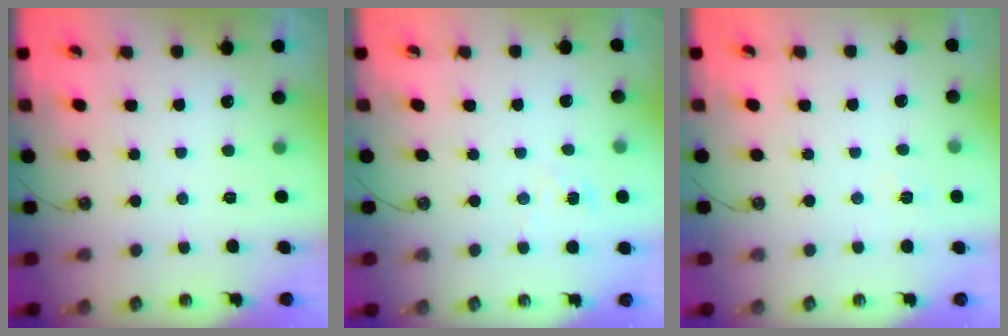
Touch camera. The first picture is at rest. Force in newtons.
{"total": 3.2, "press": 3.2, "slide": 0.4}
{"total": 2.6, "press": 2.6, "slide": 0.2}